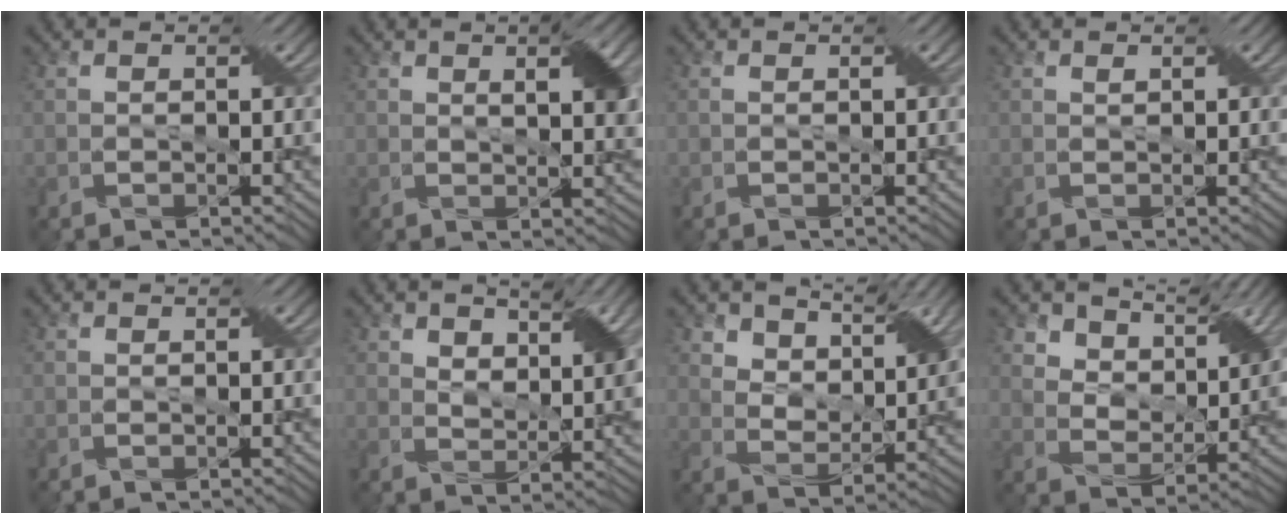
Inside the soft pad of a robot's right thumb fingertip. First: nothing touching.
{"total": 3.3, "force": [1.6, 0.6, 2.7], "torque": [-0.045, 0.001, 0.028]}
{"total": 0.0}
{"total": 0.7, "force": [0.4, 0.3, 0.5], "torque": [-0.010, 0.001, 0.009]}
{"total": 0.0}
{"total": 5.3, "force": [2.9, 2.3, 3.9], "torque": [-0.059, -0.001, 0.051]}
{"total": 6.0, "force": [4.9, 2.6, 2.4], "torque": [-0.046, -0.003, 0.086]}
{"total": 6.7, "force": [5.6, 2.8, 2.2], "torque": [-0.045, -0.004, 0.103]}